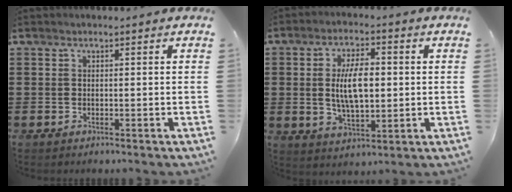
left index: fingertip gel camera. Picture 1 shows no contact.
{"total": 8.5, "force": [0.6, 3.6, 7.6], "torque": [-0.134, 0.003, 0.005]}